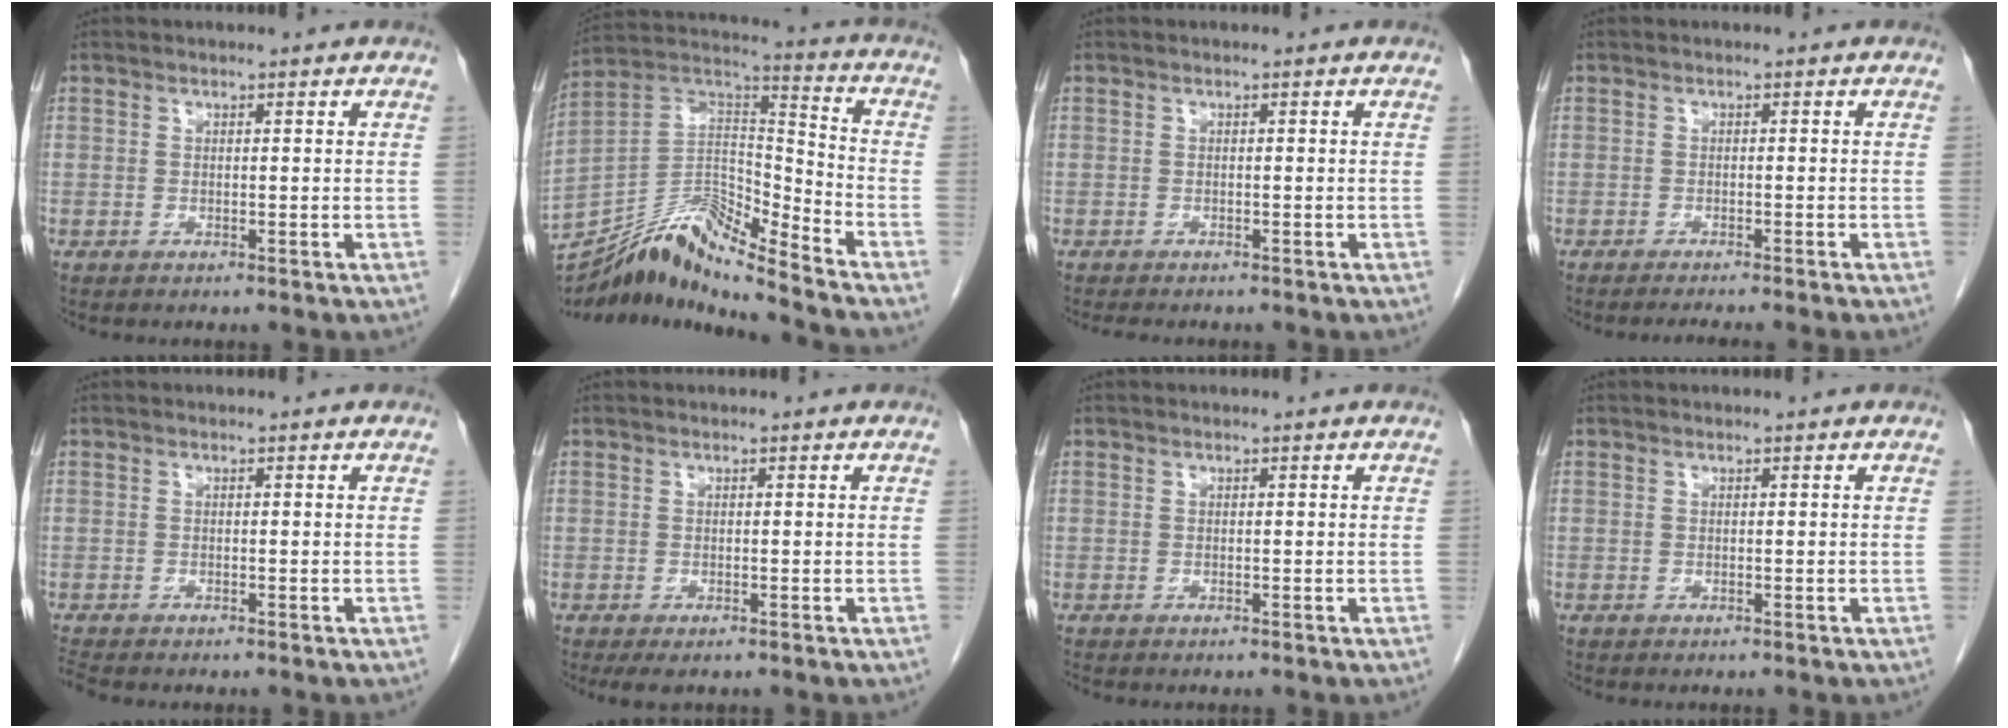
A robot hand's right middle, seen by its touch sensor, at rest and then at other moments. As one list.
[{"total": 15.7, "force": [-14.8, -0.7, 5.4], "torque": [-0.095, 0.053, -0.272]}, {"total": 2.7, "force": [-2.3, 0.7, 1.2], "torque": [-0.020, -0.006, -0.027]}, {"total": 4.3, "force": [-3.8, -0.7, 2.0], "torque": [-0.014, -0.004, -0.053]}, {"total": 1.1, "force": [-1.0, -0.2, 0.1], "torque": [-0.012, -0.009, -0.021]}, {"total": 2.2, "force": [-1.5, 0.9, 1.4], "torque": [-0.020, -0.005, -0.017]}, {"total": 0.0}, {"total": 0.0}]